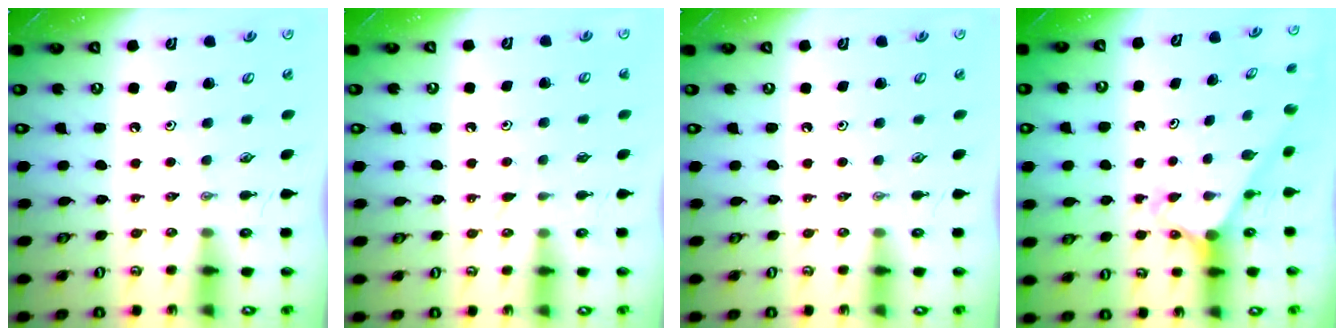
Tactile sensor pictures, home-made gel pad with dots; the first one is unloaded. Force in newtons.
{"total": 6.0, "press": 6.0, "slide": 0.6}
{"total": 0.0}
{"total": 2.3, "press": 2.3, "slide": 0.1}